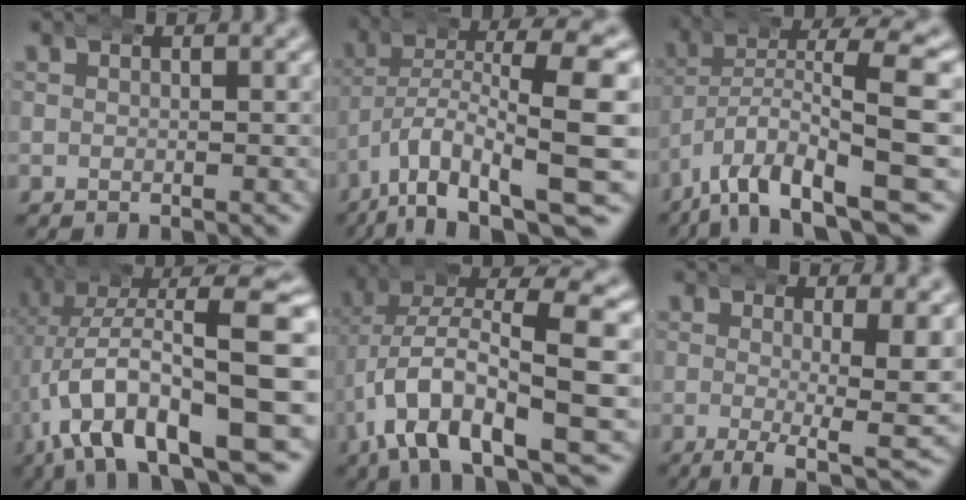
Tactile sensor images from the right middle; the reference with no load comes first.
{"total": 14.4, "force": [-9.6, 5.5, 9.3], "torque": [-0.152, -0.041, -0.129]}
{"total": 10.5, "force": [-5.7, 4.0, 7.8], "torque": [-0.141, -0.035, -0.071]}
{"total": 13.0, "force": [-2.7, 5.8, 11.3], "torque": [-0.192, -0.017, -0.026]}
{"total": 10.5, "force": [-1.8, 5.3, 8.9], "torque": [-0.174, -0.021, -0.016]}
{"total": 7.0, "force": [-3.0, 2.0, 6.0], "torque": [-0.089, -0.024, -0.042]}